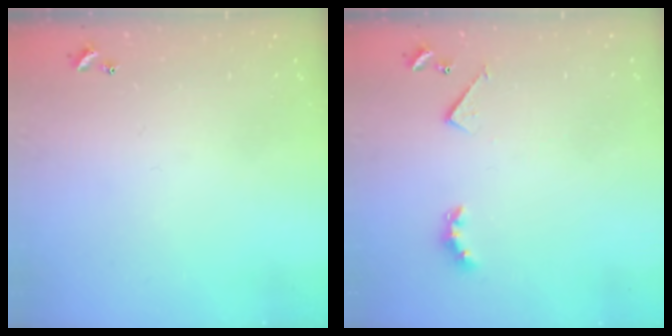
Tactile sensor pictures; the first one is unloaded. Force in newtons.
{"total": 3.2, "press": 3.1, "slide": 0.5}